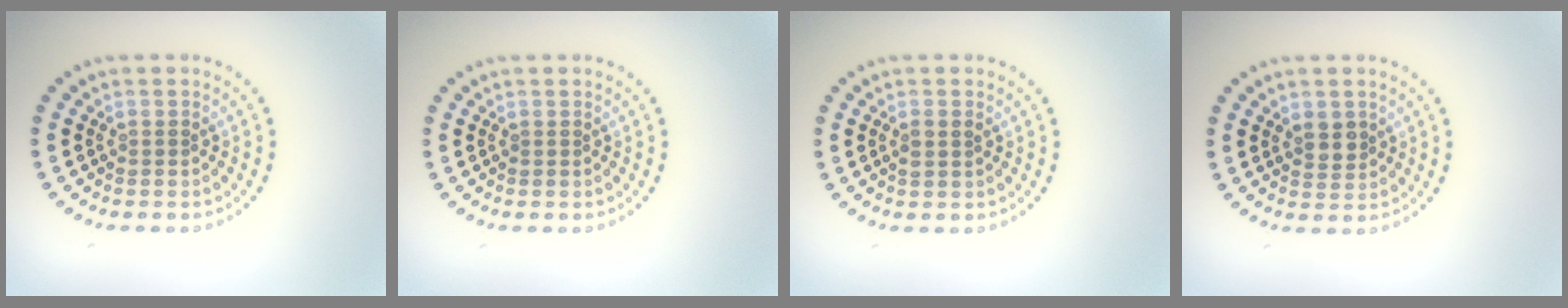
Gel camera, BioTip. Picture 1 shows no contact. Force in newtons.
{"total": 0.0}
{"total": 1.1, "press": 1.1, "slide": 0.3}
{"total": 1.8, "press": 1.7, "slide": 0.6}